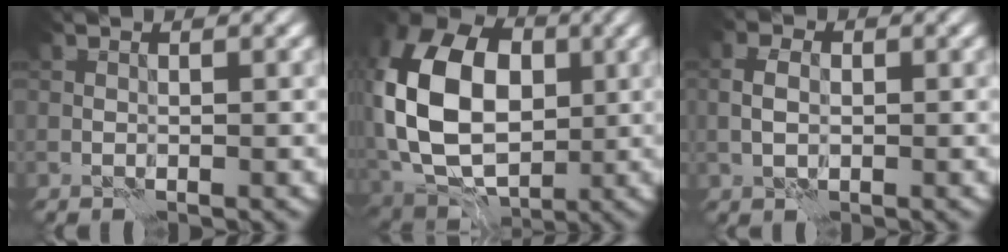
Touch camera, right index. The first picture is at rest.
{"total": 14.4, "force": [0.8, 10.4, 10.0], "torque": [-0.206, 0.009, 0.001]}
{"total": 2.1, "force": [0.1, 1.7, 1.3], "torque": [-0.027, 0.004, 0.001]}